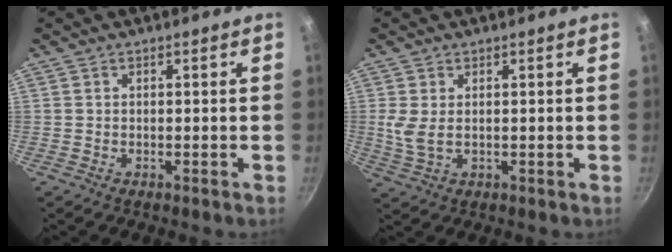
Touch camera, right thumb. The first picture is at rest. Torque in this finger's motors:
{"motor_torque": [1.28, 0.96, 0.27, 0.12, 0.13]}